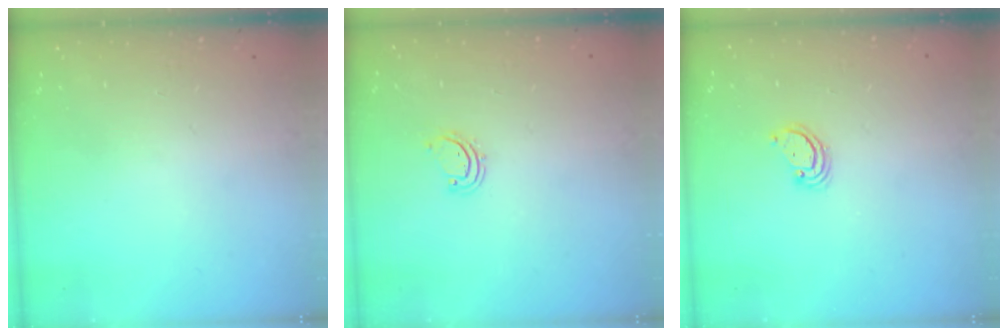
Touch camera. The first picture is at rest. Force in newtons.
{"total": 2.5, "press": 2.5, "slide": 0.3}
{"total": 2.6, "press": 2.6, "slide": 0.2}